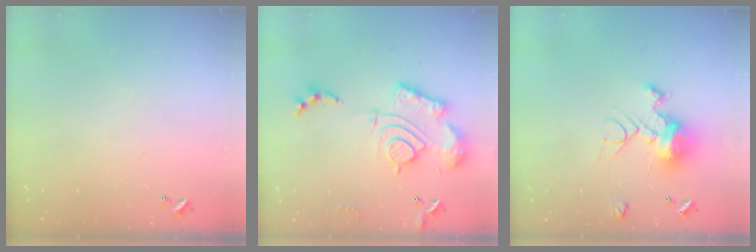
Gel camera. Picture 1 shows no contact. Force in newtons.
{"total": 19.2, "press": 19.1, "slide": 1.8}
{"total": 18.1, "press": 18.1, "slide": 0.6}